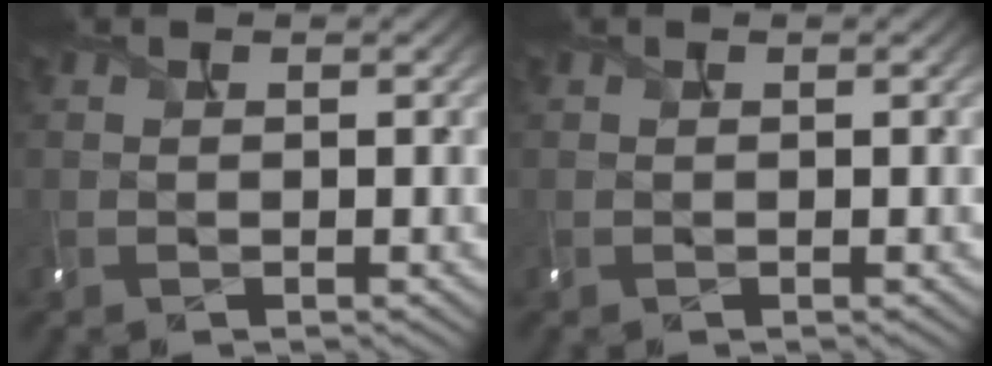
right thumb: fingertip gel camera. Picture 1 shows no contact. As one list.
[{"total": 0.0}]